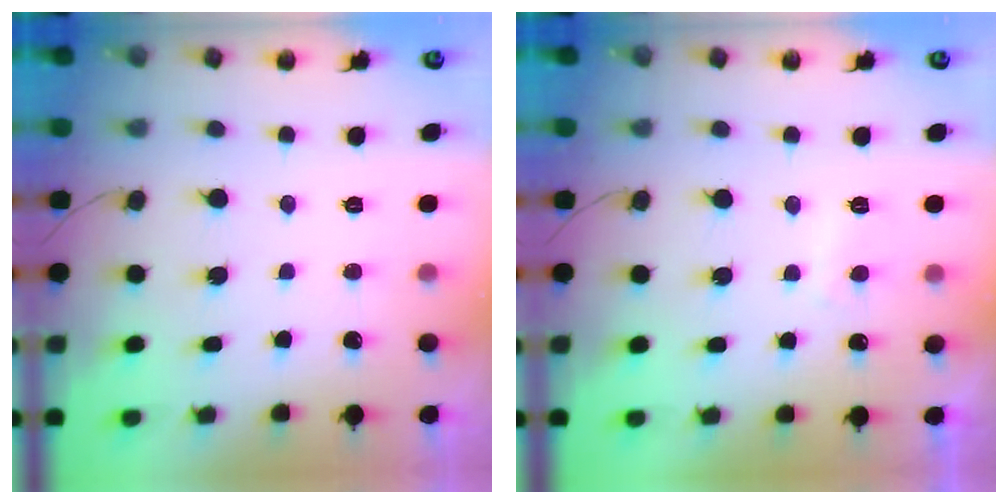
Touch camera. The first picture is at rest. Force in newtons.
{"total": 2.6, "press": 2.5, "slide": 0.8}